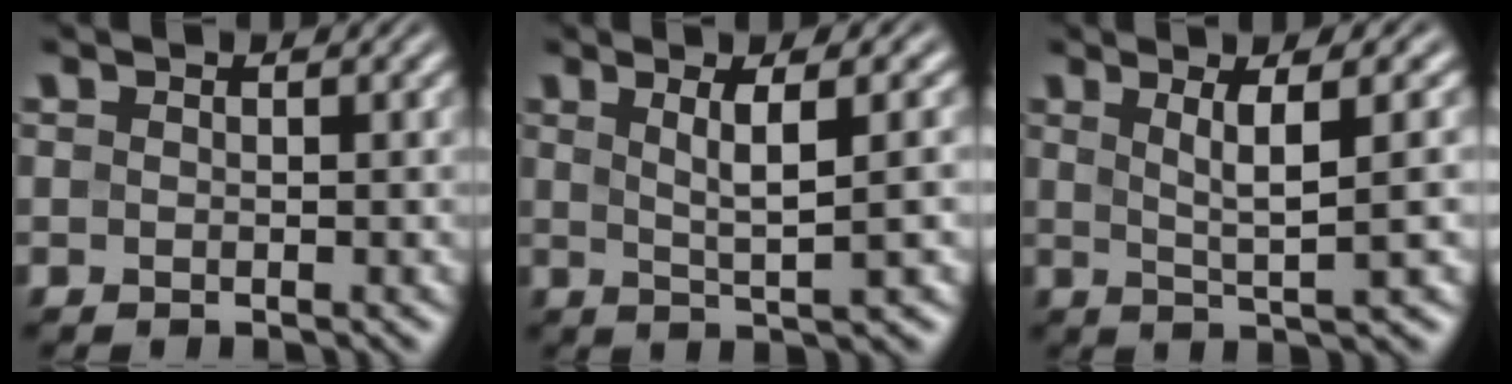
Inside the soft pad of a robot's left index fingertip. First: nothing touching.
{"total": 4.4, "force": [1.1, 0.8, 4.2], "torque": [-0.064, 0.004, 0.020]}
{"total": 4.9, "force": [1.4, 0.8, 4.6], "torque": [-0.073, 0.005, 0.025]}